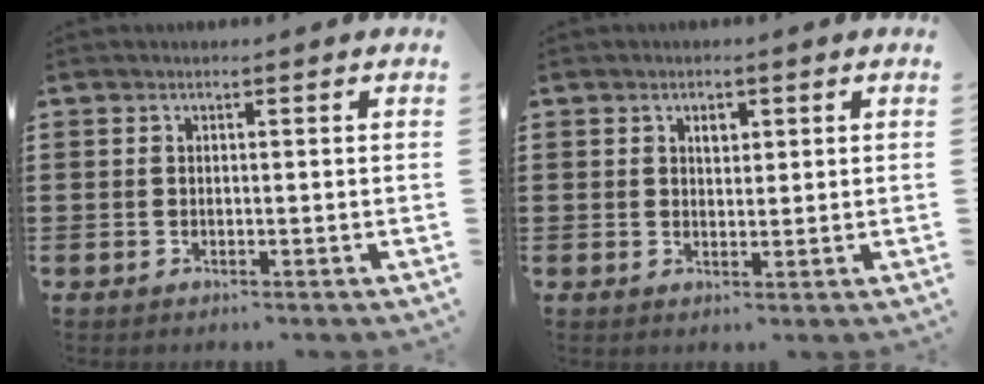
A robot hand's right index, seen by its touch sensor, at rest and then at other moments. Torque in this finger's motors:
{"motor_torque": [0.71, 0.66, 0.24, 0.05]}